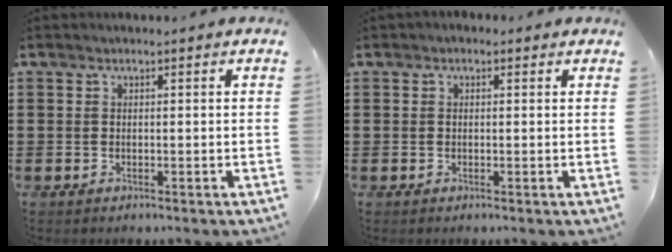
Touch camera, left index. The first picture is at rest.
{"total": 0.7, "force": [0.0, 0.6, 0.3], "torque": [-0.007, 0.006, -0.002]}